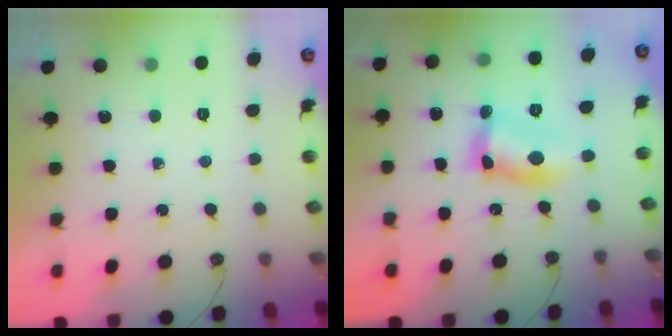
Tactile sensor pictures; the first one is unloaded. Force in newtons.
{"total": 10.3, "press": 10.3, "slide": 1.1}